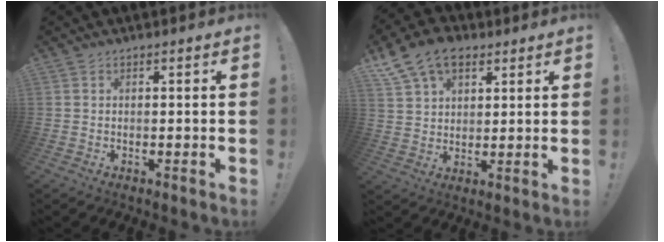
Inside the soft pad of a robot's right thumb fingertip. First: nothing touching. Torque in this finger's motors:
{"motor_torque": [1.65, 1.67, 0.44, 0.34, 0.43]}